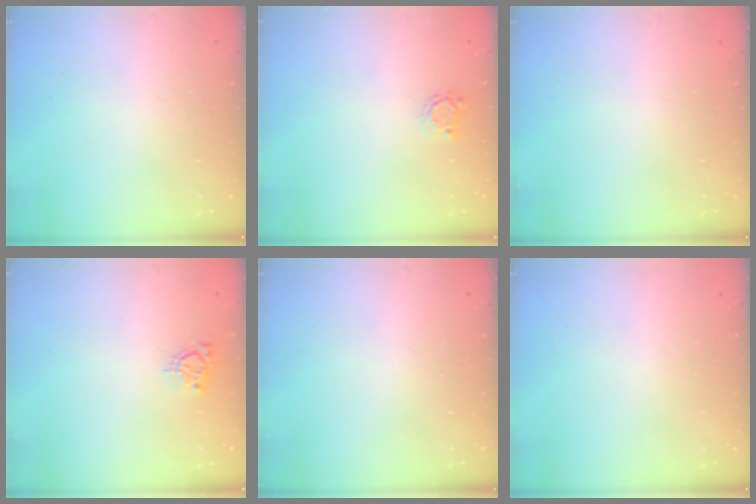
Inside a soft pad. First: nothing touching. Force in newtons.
{"total": 3.0, "press": 3.0, "slide": 0.4}
{"total": 0.0}
{"total": 3.9, "press": 3.9, "slide": 0.5}
{"total": 0.0}
{"total": 0.0}